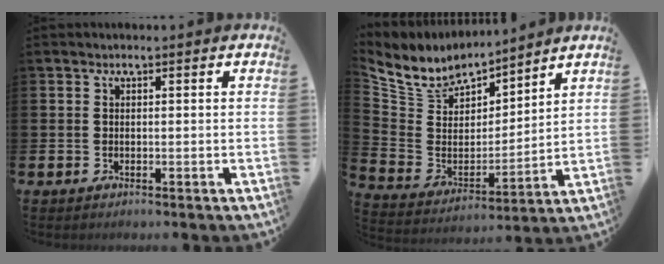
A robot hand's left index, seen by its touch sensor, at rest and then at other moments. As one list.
[{"total": 8.0, "force": [7.5, 2.9, 0.5], "torque": [-0.061, -0.063, 0.135]}]